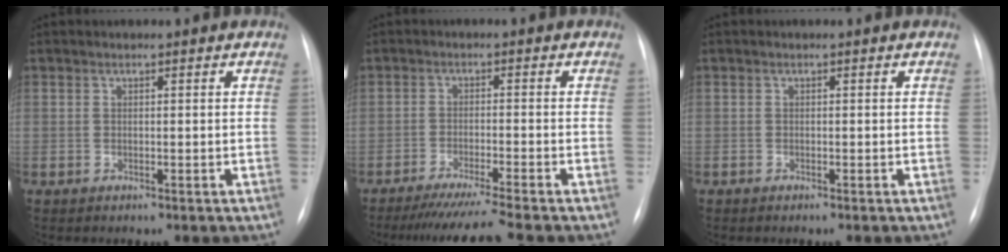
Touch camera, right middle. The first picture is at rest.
{"total": 9.0, "force": [-7.7, -2.1, 4.0], "torque": [-0.049, -0.034, -0.126]}
{"total": 0.0}